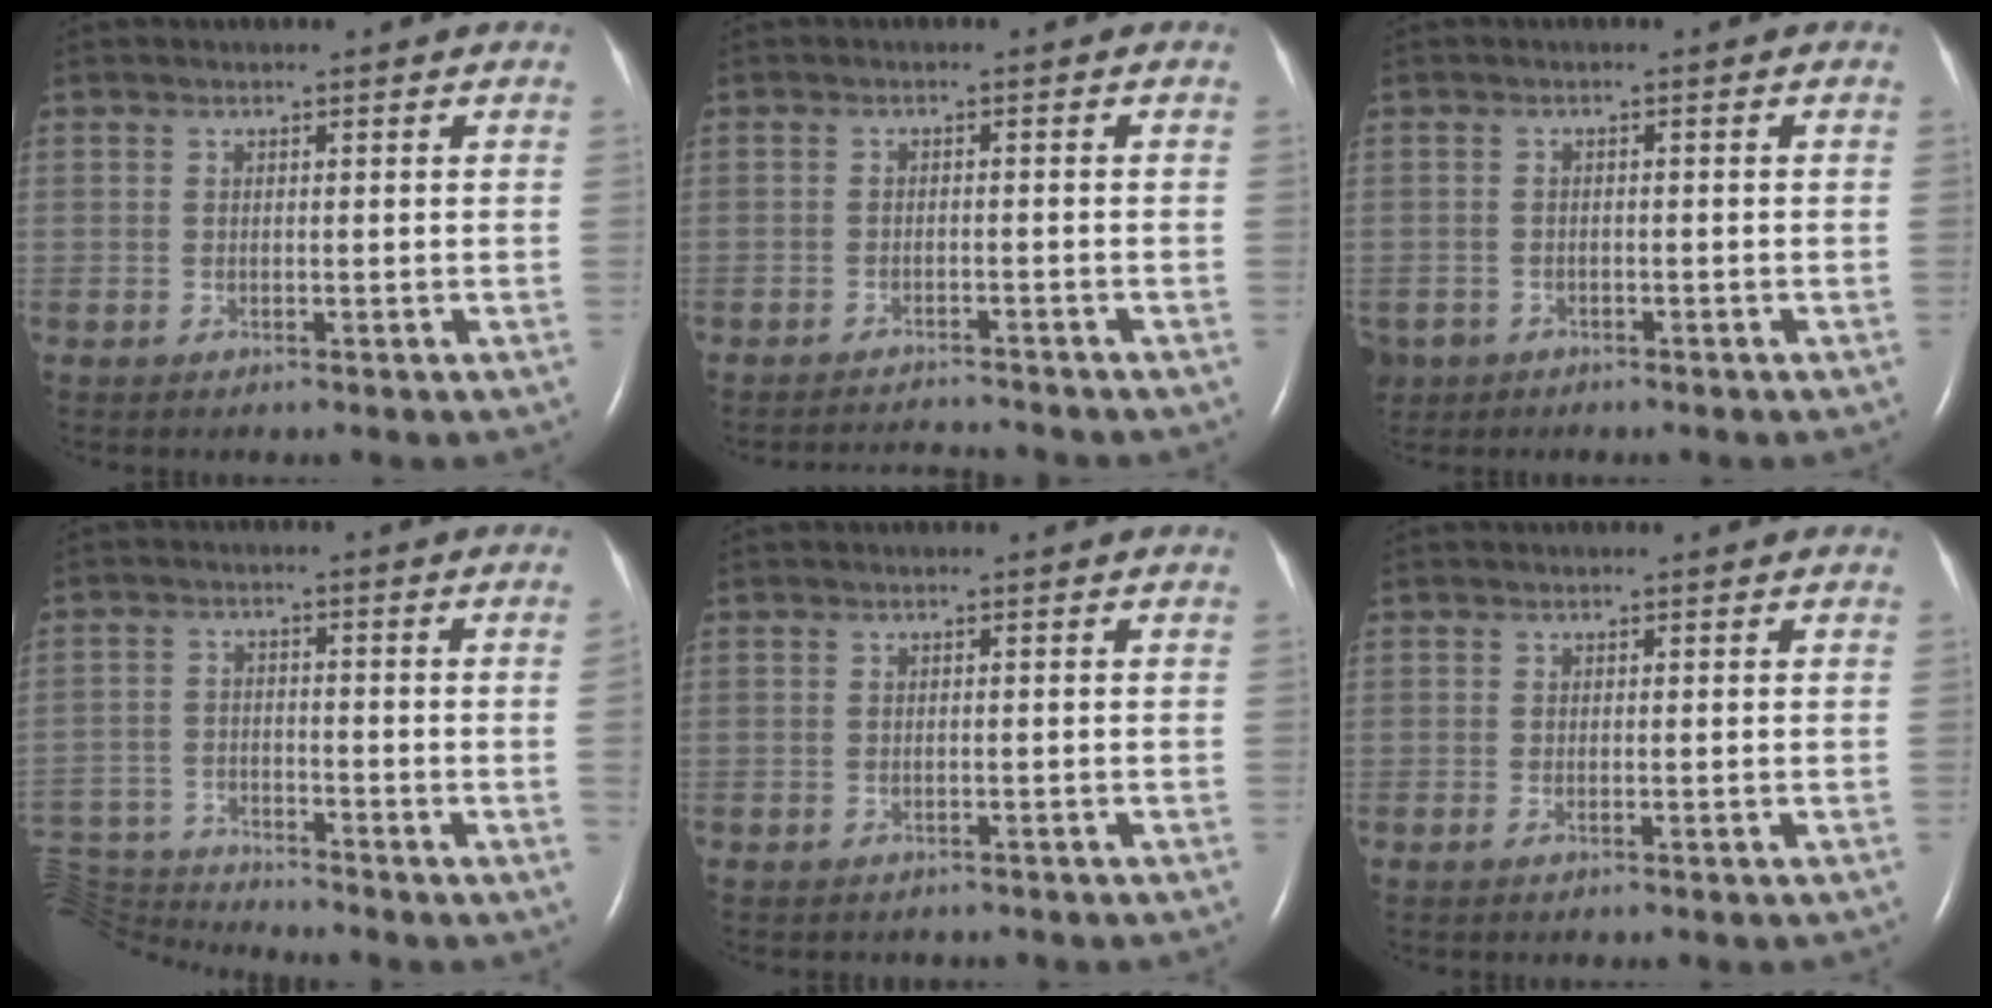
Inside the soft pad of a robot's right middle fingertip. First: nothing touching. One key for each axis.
{"total": 4.7, "fx": -4.7, "fy": -0.5, "fz": 0.0, "tx": -0.005, "ty": -0.010, "tz": -0.074}
{"total": 4.3, "fx": -3.0, "fy": 3.0, "fz": 0.6, "tx": -0.016, "ty": 0.001, "tz": -0.051}
{"total": 9.9, "fx": -9.1, "fy": -2.8, "fz": 2.7, "tx": -0.059, "ty": 0.010, "tz": -0.168}
{"total": 1.8, "fx": -1.5, "fy": 0.8, "fz": 0.4, "tx": -0.014, "ty": -0.002, "tz": -0.015}
{"total": 0.0}